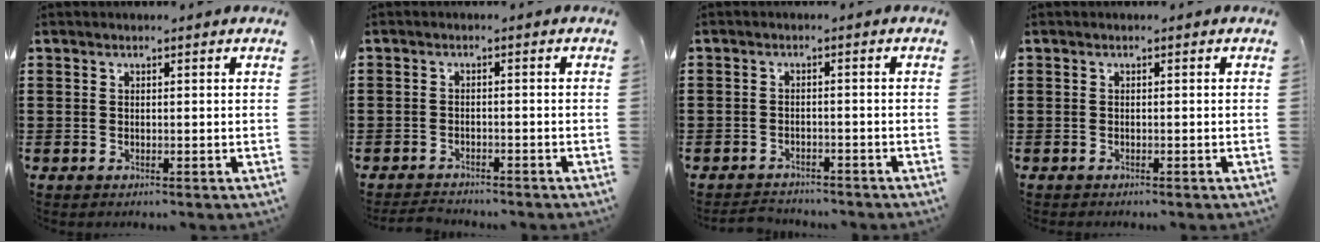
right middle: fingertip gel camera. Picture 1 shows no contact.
{"total": 2.3, "force": [-2.3, 0.5, -0.1], "torque": [-0.004, 0.001, -0.051]}
{"total": 2.3, "force": [-2.2, 0.5, -0.2], "torque": [-0.002, 0.000, -0.051]}
{"total": 0.0}